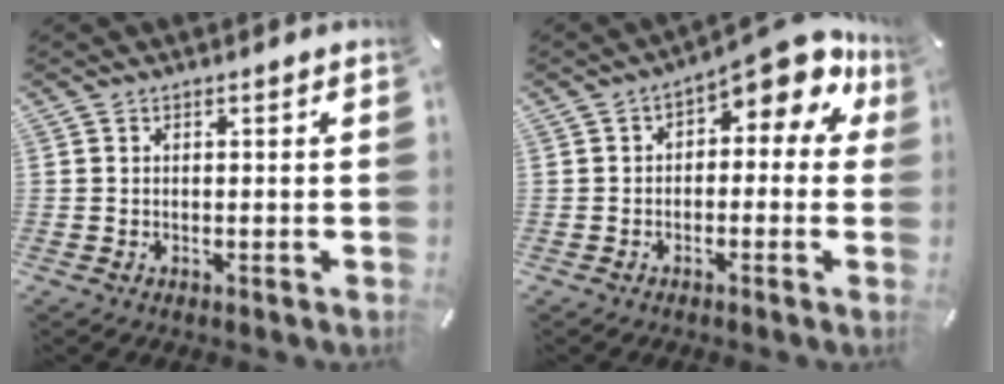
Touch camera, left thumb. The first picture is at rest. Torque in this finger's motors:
{"motor_torque": [1.62, 1.39, 0.77, 0.46, 0.10]}